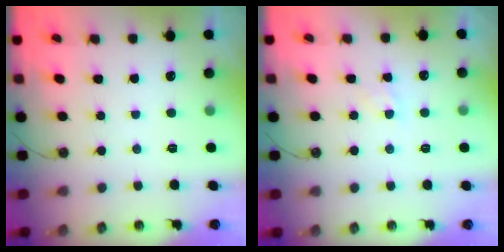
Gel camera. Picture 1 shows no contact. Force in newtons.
{"total": 5.1, "press": 5.1, "slide": 0.7}